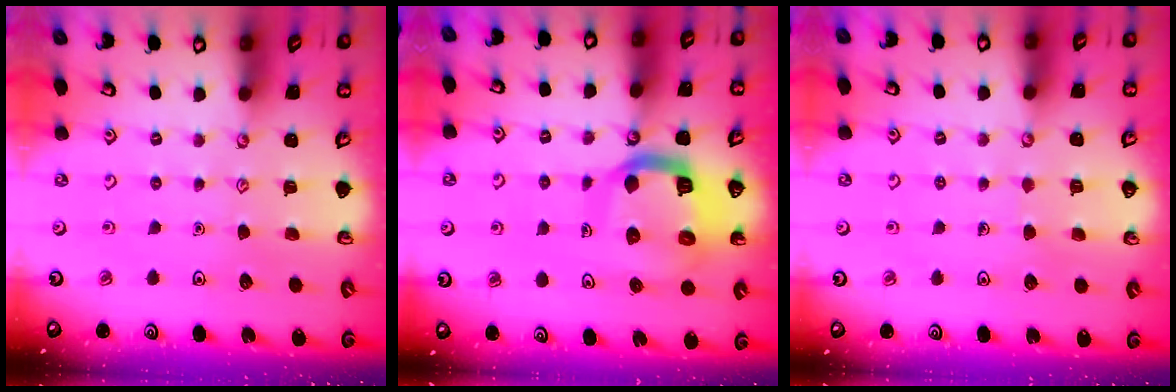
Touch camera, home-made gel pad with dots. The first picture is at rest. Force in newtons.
{"total": 14.0, "press": 13.9, "slide": 1.6}
{"total": 2.9, "press": 2.9, "slide": 0.2}